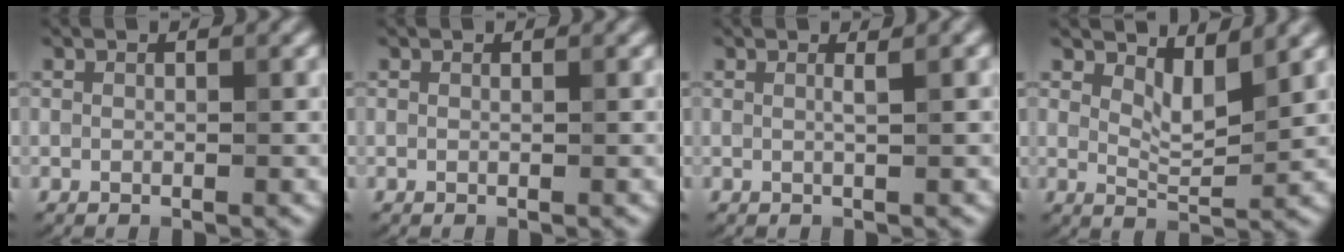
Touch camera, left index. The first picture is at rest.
{"total": 0.0}
{"total": 1.3, "force": [0.4, 0.2, 1.2], "torque": [-0.015, 0.002, -0.003]}
{"total": 2.8, "force": [1.8, 0.8, 2.0], "torque": [-0.040, -0.009, 0.034]}